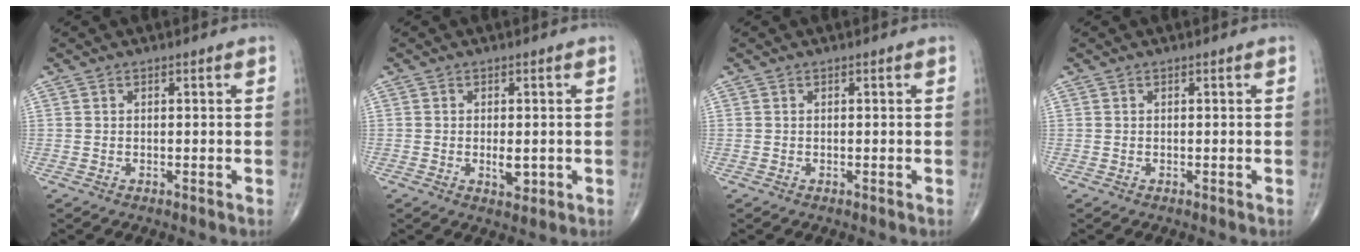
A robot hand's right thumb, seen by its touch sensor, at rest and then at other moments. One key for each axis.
{"total": 3.1, "fx": -0.5, "fy": 1.5, "fz": 2.6, "tx": -0.037, "ty": -0.004, "tz": -0.006}
{"total": 0.0}
{"total": 0.0}